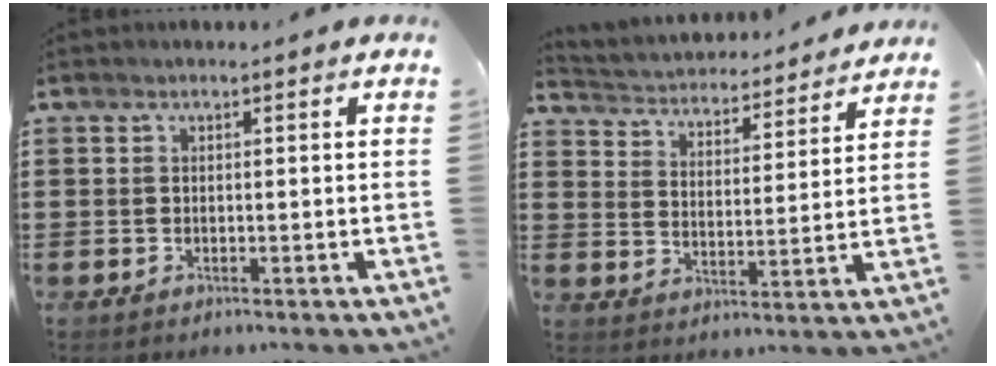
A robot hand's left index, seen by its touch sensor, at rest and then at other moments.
{"total": 3.2, "force": [3.2, 0.2, -0.3], "torque": [-0.018, -0.033, 0.046]}